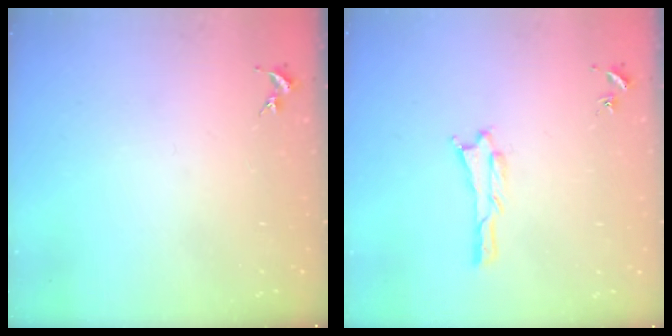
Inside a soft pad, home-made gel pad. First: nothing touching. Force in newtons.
{"total": 0.7, "press": 0.7, "slide": 0.2}